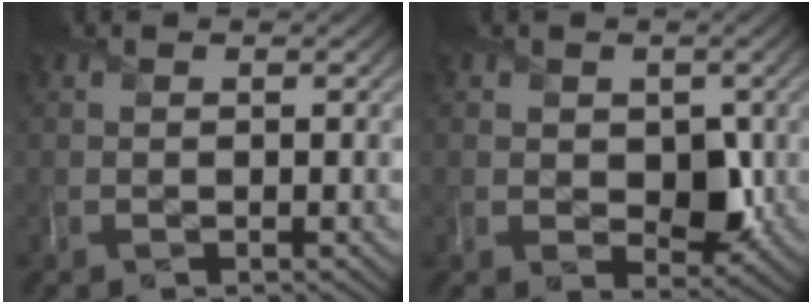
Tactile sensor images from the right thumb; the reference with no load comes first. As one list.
[{"total": 4.4, "force": [0.0, 3.3, 2.9], "torque": [-0.048, -0.016, 0.003]}]